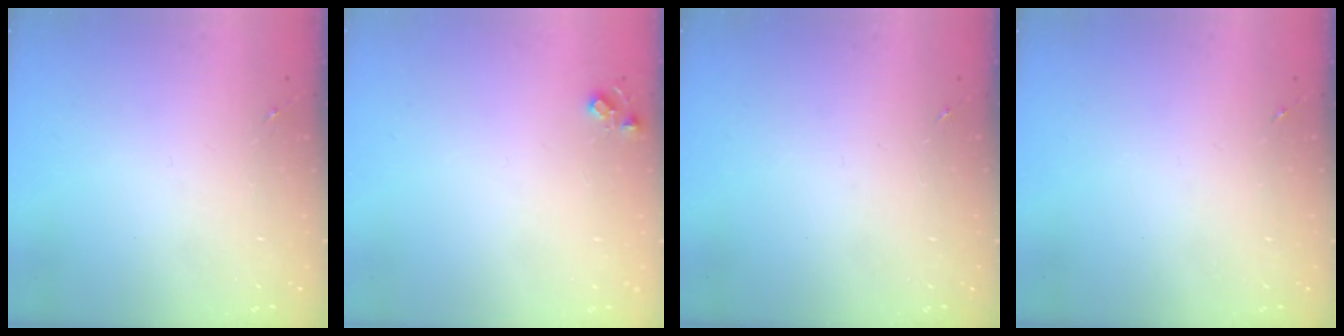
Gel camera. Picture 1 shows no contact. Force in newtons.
{"total": 5.1, "press": 5.1, "slide": 0.7}
{"total": 0.0}
{"total": 0.0}